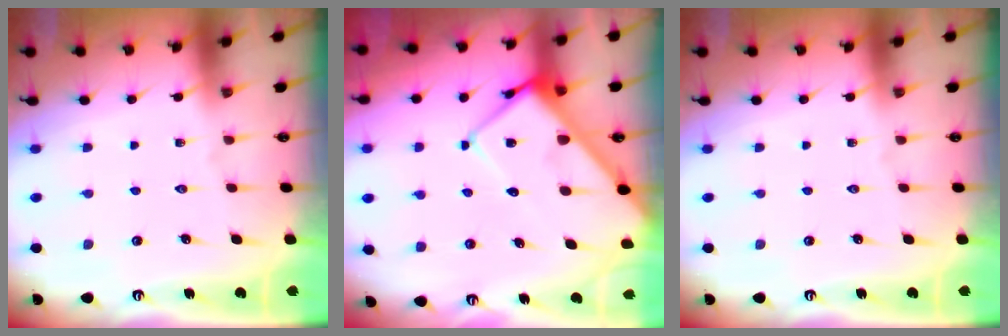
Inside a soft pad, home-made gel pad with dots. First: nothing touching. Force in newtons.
{"total": 11.0, "press": 10.9, "slide": 1.0}
{"total": 0.0}